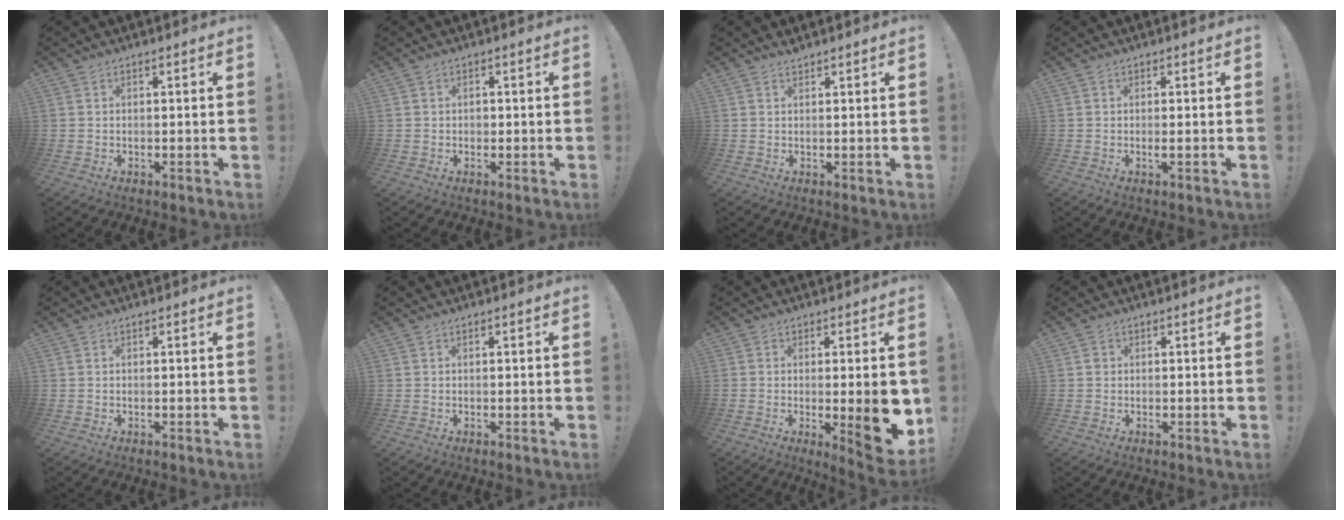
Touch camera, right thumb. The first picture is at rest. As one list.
[{"total": 1.1, "force": [-0.4, 0.9, 0.4], "torque": [-0.002, 0.002, -0.009]}, {"total": 0.8, "force": [0.8, -0.1, 0.0], "torque": [0.002, -0.005, 0.016]}, {"total": 1.3, "force": [0.0, -0.3, 1.3], "torque": [-0.019, -0.006, -0.001]}, {"total": 0.0}, {"total": 0.0}, {"total": 13.0, "force": [-1.1, 3.1, 12.6], "torque": [-0.141, -0.014, -0.008]}, {"total": 0.8, "force": [0.0, 0.8, 0.3], "torque": [0.001, 0.000, 0.000]}]